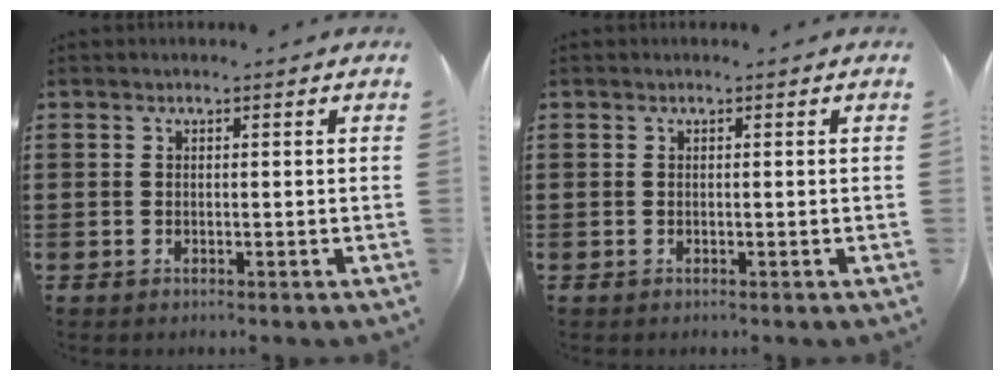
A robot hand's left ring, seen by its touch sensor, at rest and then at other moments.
{"total": 0.0}